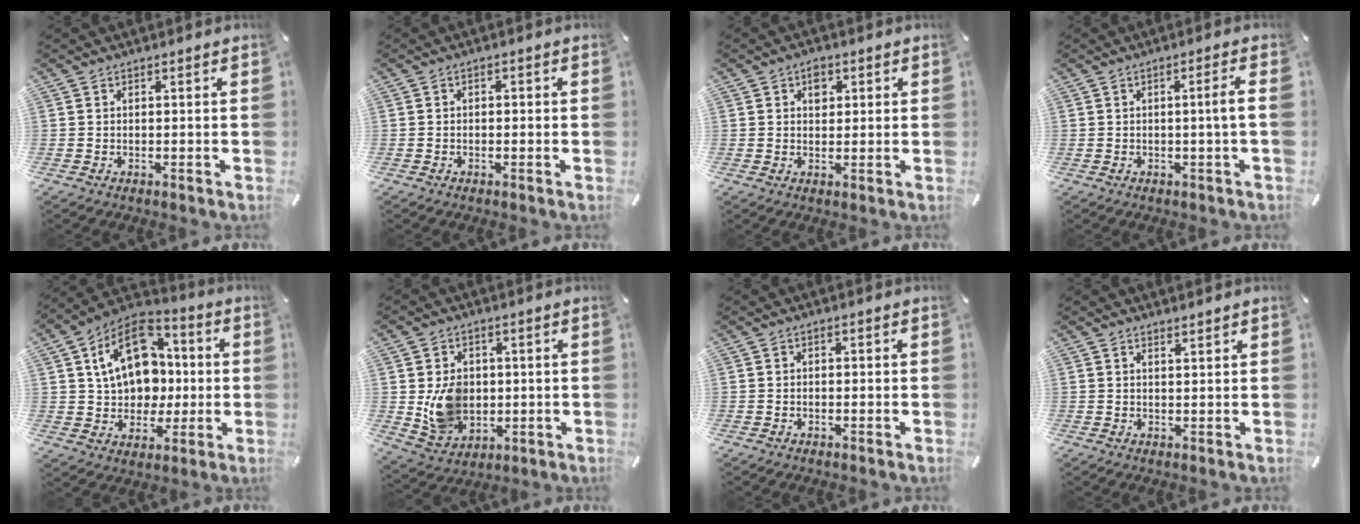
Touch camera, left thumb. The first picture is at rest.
{"total": 1.0, "force": [-0.3, 0.7, 0.7], "torque": [-0.014, 0.004, -0.007]}
{"total": 3.1, "force": [1.1, 2.3, 1.6], "torque": [-0.003, -0.007, 0.012]}
{"total": 4.5, "force": [0.0, -0.1, 4.5], "torque": [-0.080, -0.004, -0.004]}
{"total": 17.7, "force": [3.3, 13.9, 10.4], "torque": [-0.180, -0.006, 0.067]}
{"total": 9.7, "force": [0.4, 8.4, 4.8], "torque": [-0.086, -0.003, 0.008]}
{"total": 0.7, "force": [-0.2, 0.5, 0.5], "torque": [-0.010, 0.001, -0.005]}
{"total": 1.3, "force": [1.3, 0.1, 0.4], "torque": [-0.008, -0.004, 0.024]}